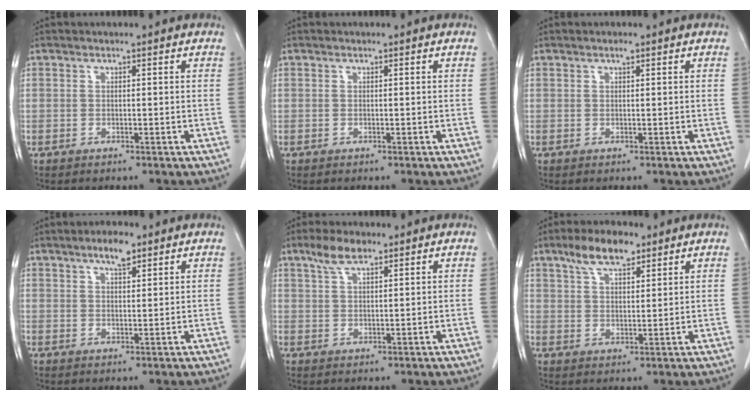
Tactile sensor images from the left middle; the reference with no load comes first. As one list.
[{"total": 0.0}, {"total": 0.6, "force": [0.5, 0.1, 0.4], "torque": [-0.011, -0.001, 0.008]}, {"total": 4.0, "force": [2.7, 1.0, 2.7], "torque": [-0.051, 0.002, 0.046]}, {"total": 5.2, "force": [3.7, 1.7, 3.3], "torque": [-0.071, 0.012, 0.073]}, {"total": 7.2, "force": [5.0, 2.5, 4.6], "torque": [-0.088, 0.013, 0.092]}]